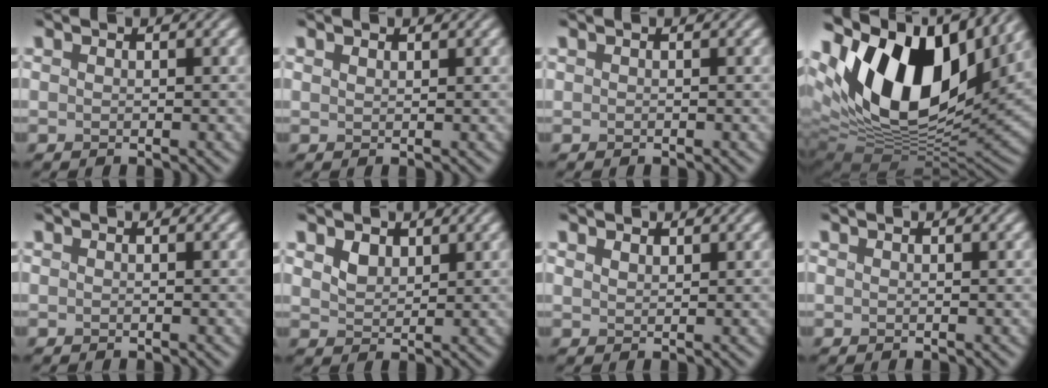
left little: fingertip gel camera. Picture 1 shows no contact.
{"total": 0.7, "force": [0.5, 0.3, 0.2], "torque": [-0.006, -0.001, 0.010]}
{"total": 0.0}
{"total": 17.2, "force": [5.5, 10.0, 12.8], "torque": [-0.239, 0.013, 0.090]}
{"total": 0.0}
{"total": 1.9, "force": [0.8, 1.4, 1.0], "torque": [-0.023, -0.004, 0.016]}
{"total": 1.0, "force": [0.7, 0.6, 0.4], "torque": [-0.009, -0.002, 0.016]}
{"total": 0.0}